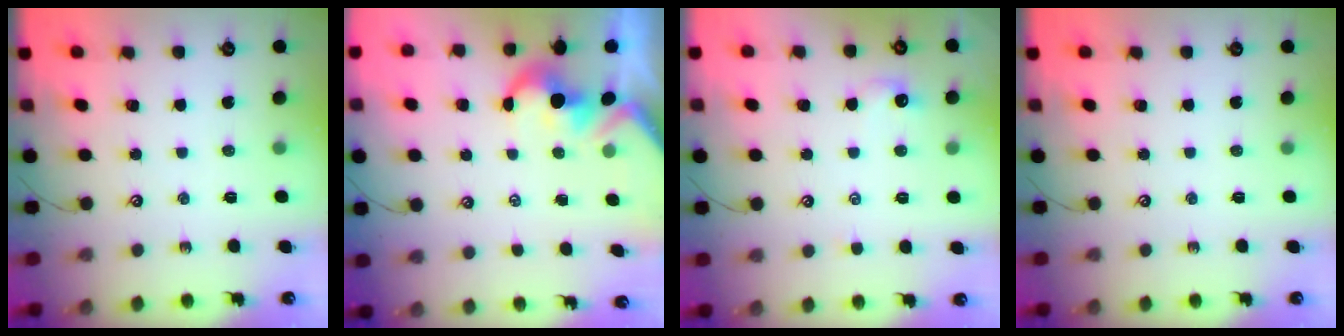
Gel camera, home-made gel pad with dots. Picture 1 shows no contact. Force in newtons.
{"total": 1.7, "press": 1.4, "slide": 1.0}
{"total": 1.6, "press": 1.5, "slide": 0.4}
{"total": 0.0}